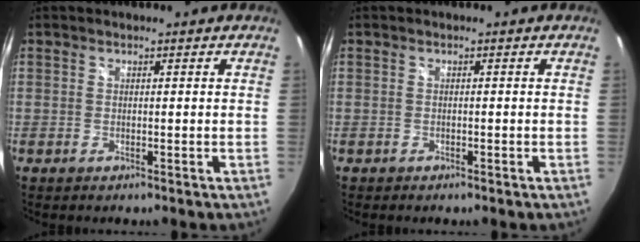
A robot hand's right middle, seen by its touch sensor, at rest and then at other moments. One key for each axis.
{"total": 0.7, "fx": -0.6, "fy": 0.2, "fz": 0.3, "tx": -0.006, "ty": 0.000, "tz": -0.009}